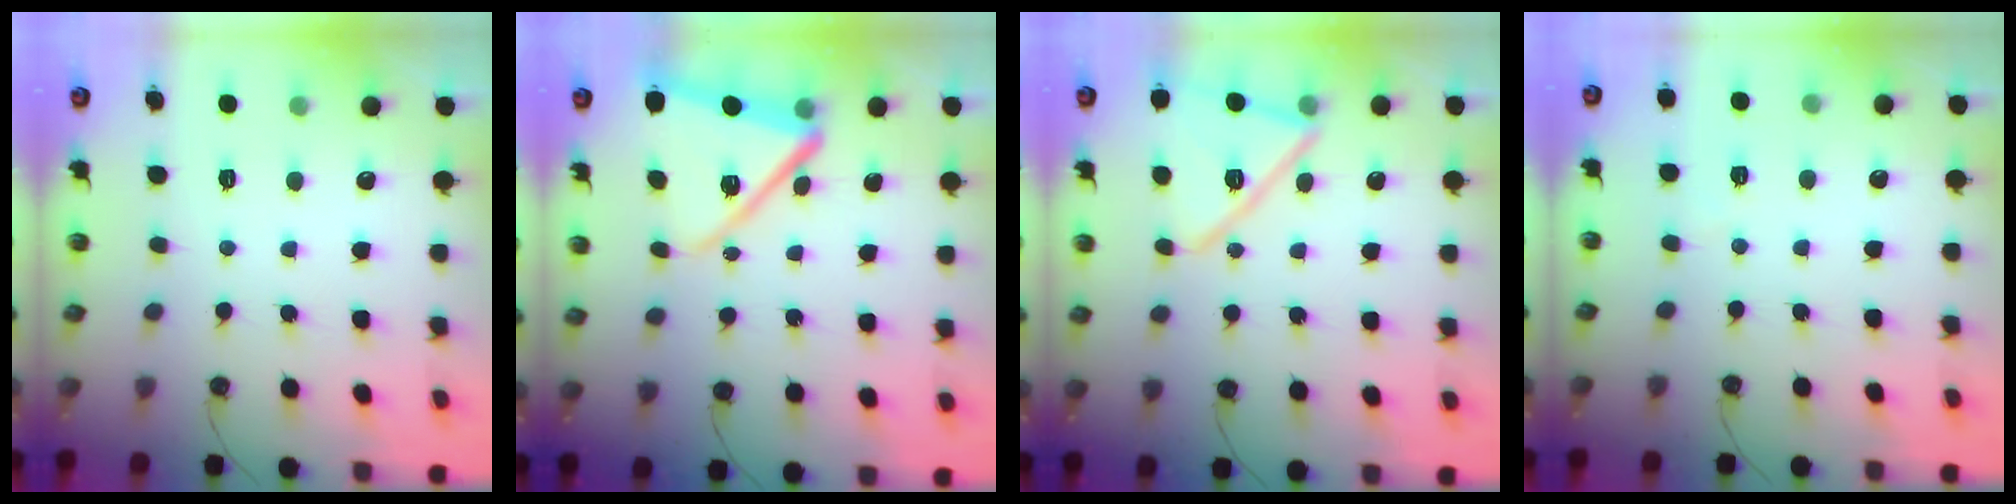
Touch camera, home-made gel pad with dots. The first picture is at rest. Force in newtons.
{"total": 14.4, "press": 14.4, "slide": 0.9}
{"total": 15.2, "press": 15.2, "slide": 0.8}
{"total": 3.3, "press": 3.1, "slide": 1.1}